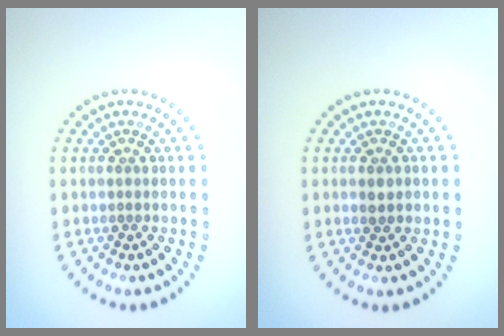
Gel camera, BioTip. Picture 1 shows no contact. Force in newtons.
{"total": 1.4, "press": 1.4, "slide": 0.2}